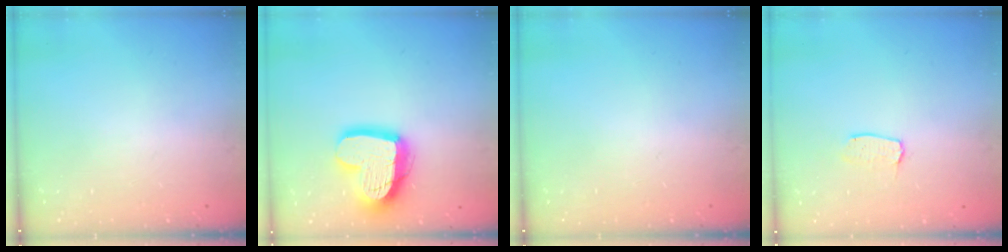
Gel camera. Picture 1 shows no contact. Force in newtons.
{"total": 17.4, "press": 17.3, "slide": 1.5}
{"total": 0.0}
{"total": 4.0, "press": 4.0, "slide": 0.3}